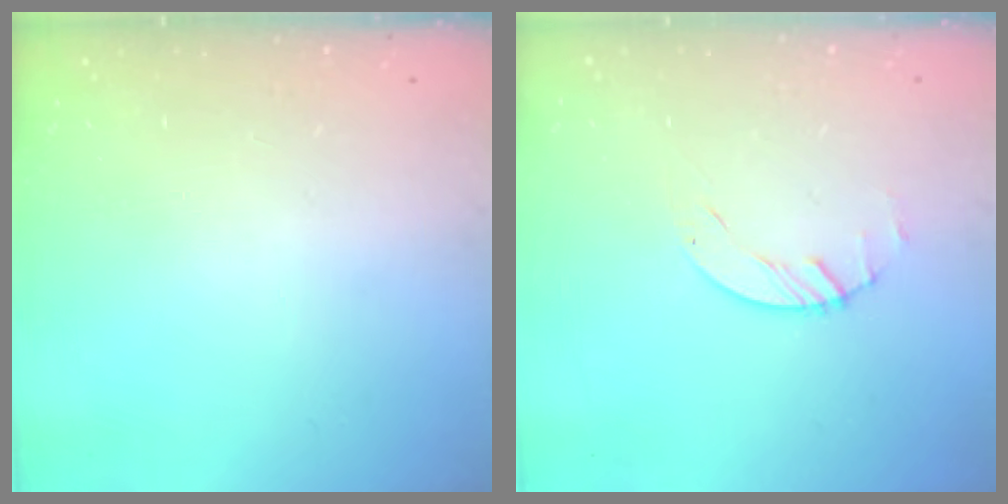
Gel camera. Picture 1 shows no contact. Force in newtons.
{"total": 0.8, "press": 0.8, "slide": 0.2}